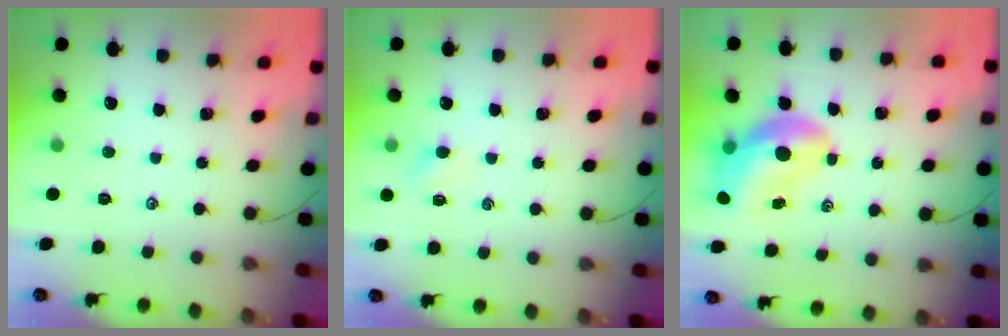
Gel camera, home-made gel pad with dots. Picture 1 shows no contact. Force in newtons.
{"total": 4.0, "press": 3.8, "slide": 1.2}
{"total": 13.9, "press": 13.3, "slide": 3.9}